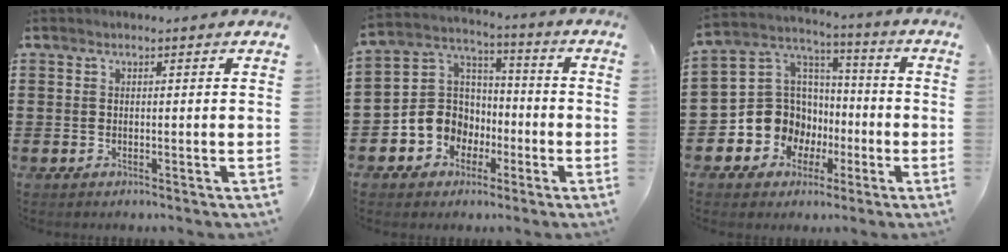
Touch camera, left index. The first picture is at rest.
{"total": 8.2, "force": [-2.6, 7.6, 1.4], "torque": [-0.073, 0.005, -0.051]}
{"total": 10.6, "force": [-3.3, 9.7, 2.7], "torque": [-0.103, 0.003, -0.056]}